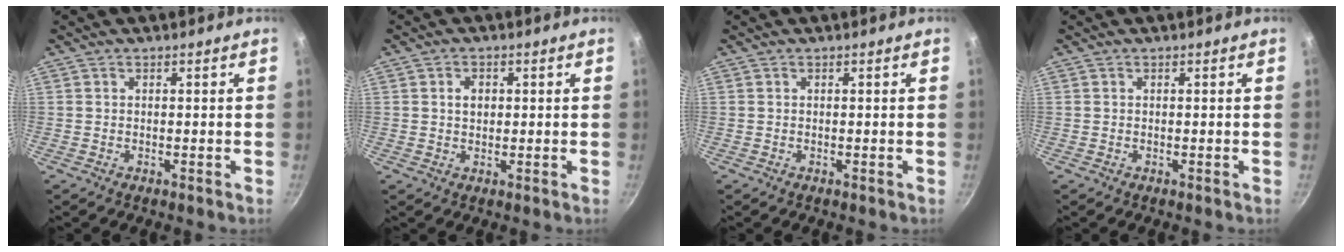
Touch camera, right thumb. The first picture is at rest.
{"total": 2.6, "force": [0.5, 1.9, 1.6], "torque": [-0.015, 0.002, 0.008]}
{"total": 0.0}
{"total": 0.0}